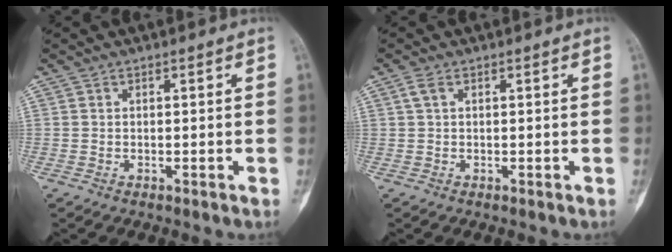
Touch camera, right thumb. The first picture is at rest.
{"total": 1.5, "force": [0.6, 0.8, 1.2], "torque": [-0.035, 0.013, 0.014]}